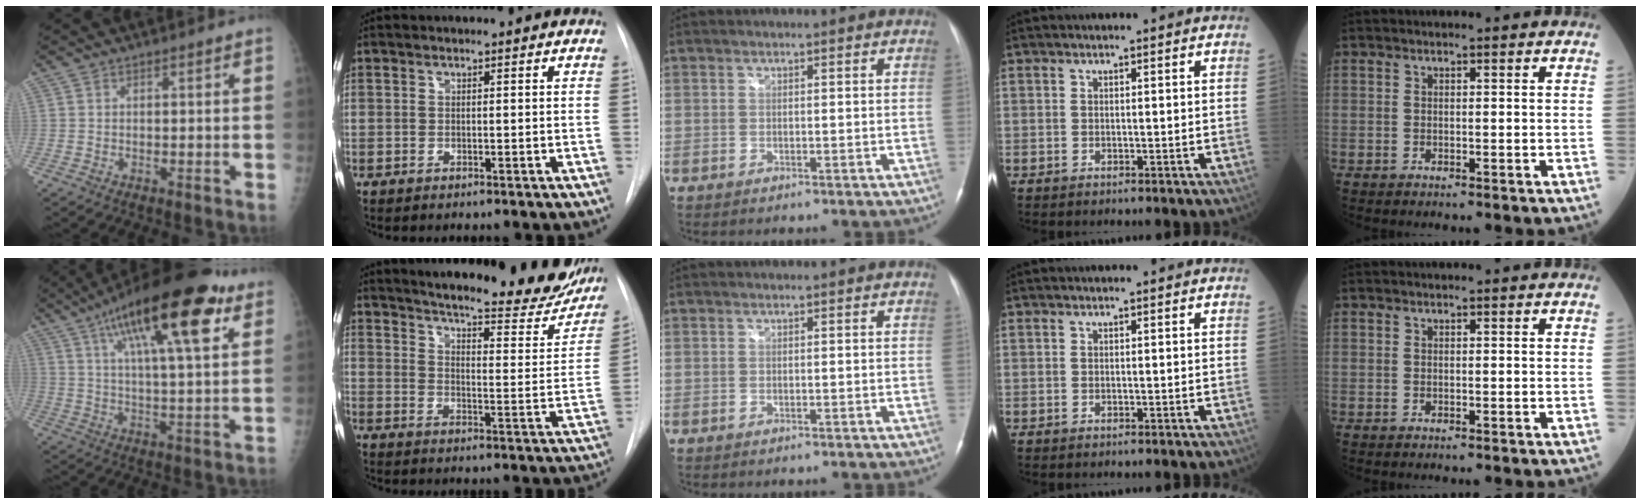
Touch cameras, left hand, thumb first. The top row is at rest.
{"thumb": {"total": 23.5, "force": [11.7, 6.4, 19.3], "torque": [-0.296, -0.009, 0.182]}, "index": {"total": 25.7, "force": [22.6, 4.9, 11.1], "torque": [-0.165, -0.073, 0.274]}}